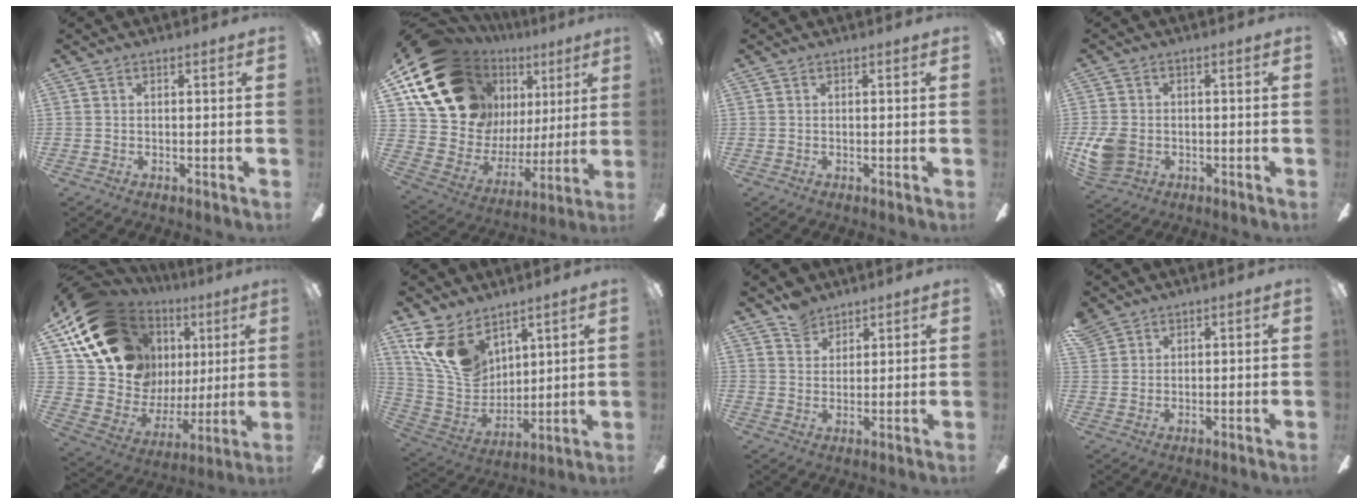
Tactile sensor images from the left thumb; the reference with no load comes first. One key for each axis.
{"total": 23.3, "fx": 13.9, "fy": 15.6, "fz": 10.3, "tx": -0.214, "ty": -0.086, "tz": 0.280}
{"total": 0.0}
{"total": 7.6, "fx": -1.6, "fy": 6.1, "fz": 4.3, "tx": -0.095, "ty": 0.010, "tz": -0.026}
{"total": 21.3, "fx": 11.6, "fy": 15.2, "fz": 9.3, "tx": -0.188, "ty": -0.062, "tz": 0.241}
{"total": 15.1, "fx": 8.9, "fy": 9.6, "fz": 7.4, "tx": -0.182, "ty": -0.042, "tz": 0.175}
{"total": 5.6, "fx": 4.7, "fy": 3.0, "fz": 0.9, "tx": -0.019, "ty": -0.018, "tz": 0.088}
{"total": 3.4, "fx": 2.7, "fy": 2.0, "fz": 0.3, "tx": -0.013, "ty": -0.006, "tz": 0.055}